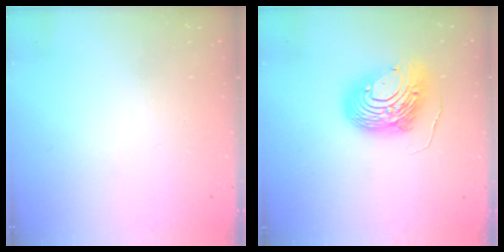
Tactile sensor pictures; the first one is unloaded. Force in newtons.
{"total": 13.8, "press": 13.7, "slide": 1.3}